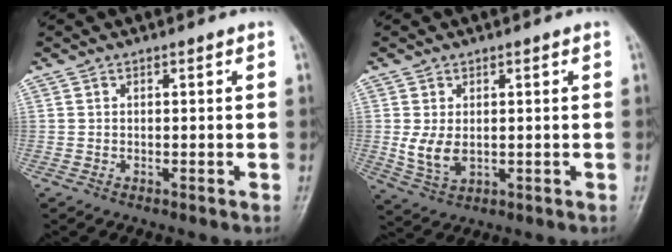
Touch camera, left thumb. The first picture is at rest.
{"total": 5.3, "force": [0.2, 3.4, 4.0], "torque": [-0.075, -0.011, 0.014]}